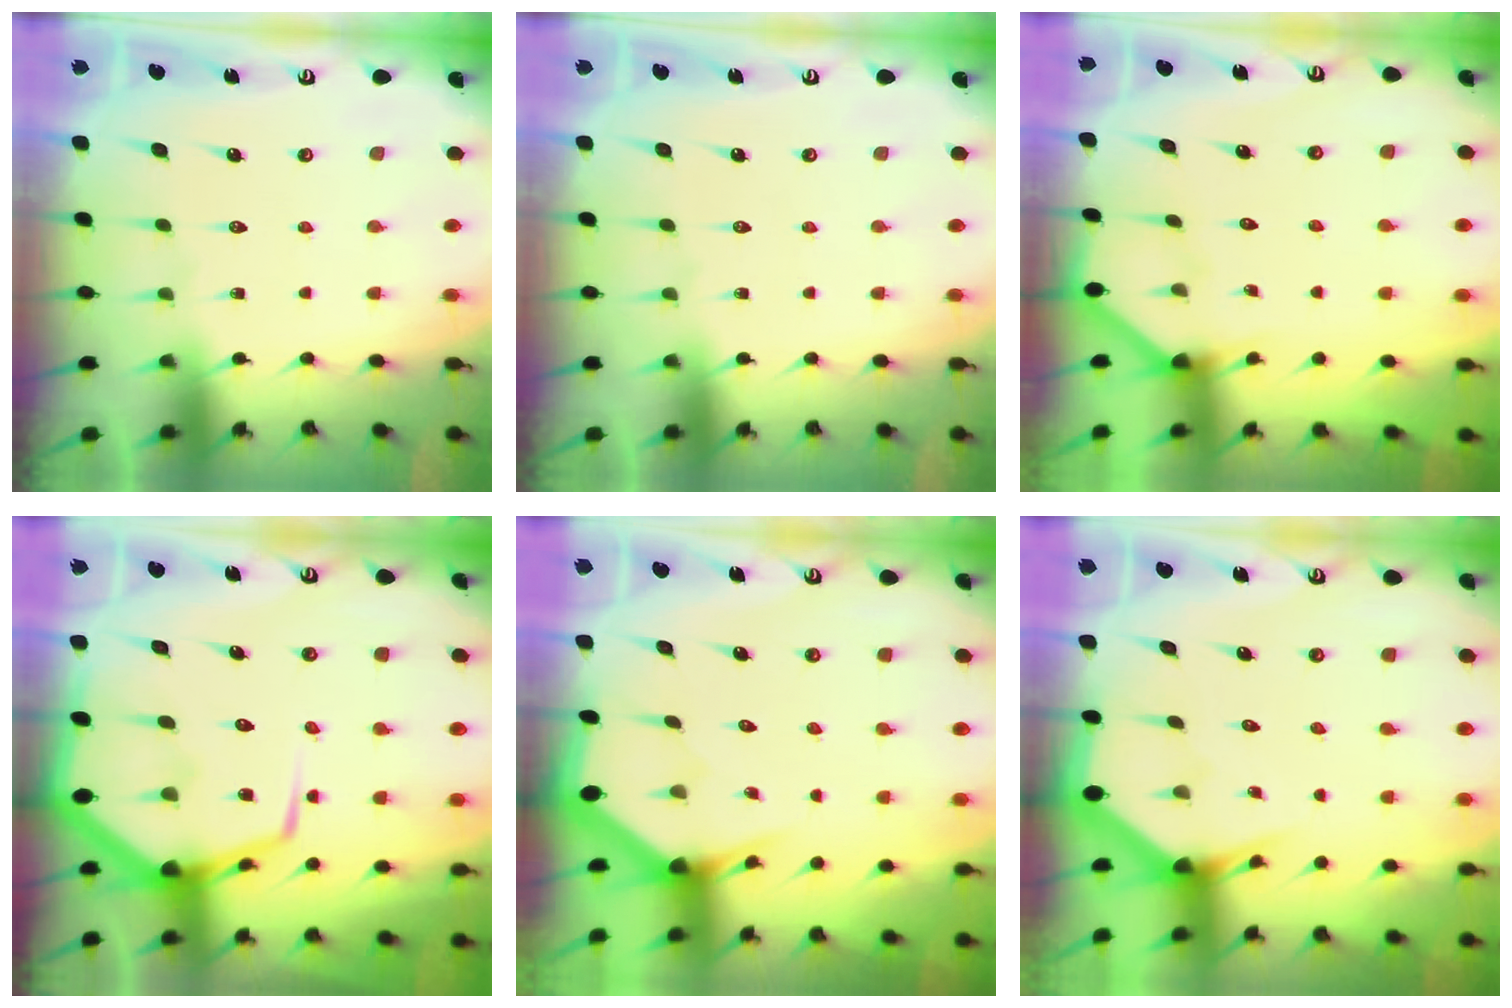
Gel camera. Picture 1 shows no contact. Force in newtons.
{"total": 0.0}
{"total": 2.2, "press": 2.2, "slide": 0.4}
{"total": 13.3, "press": 13.3, "slide": 1.2}
{"total": 3.1, "press": 3.1, "slide": 0.1}
{"total": 2.9, "press": 2.9, "slide": 0.0}